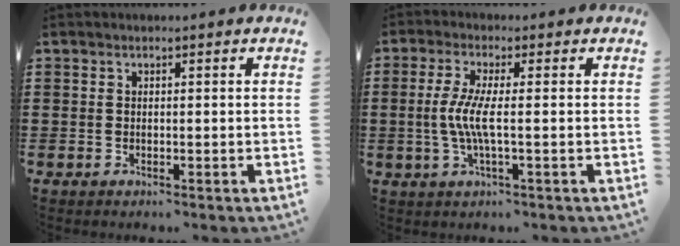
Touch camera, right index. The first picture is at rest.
{"total": 5.2, "force": [-0.6, 0.4, 5.1], "torque": [-0.122, -0.014, -0.023]}